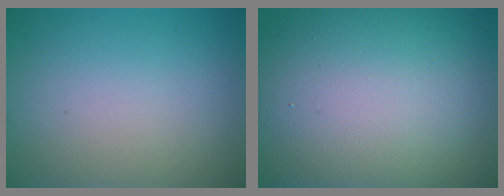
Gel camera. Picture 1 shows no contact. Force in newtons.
{"total": 18.7, "press": 18.7, "slide": 1.1}